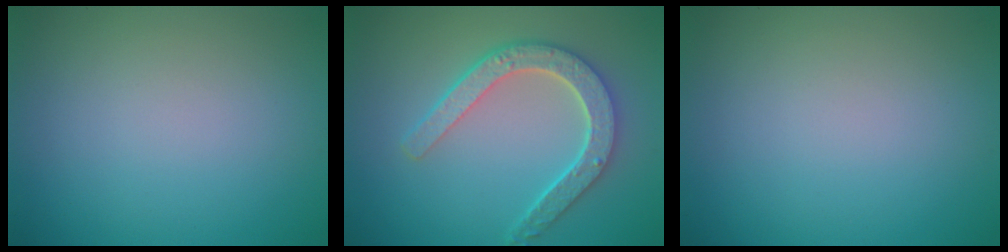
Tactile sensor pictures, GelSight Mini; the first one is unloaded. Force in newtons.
{"total": 5.1, "press": 4.0, "slide": 3.2}
{"total": 0.0}